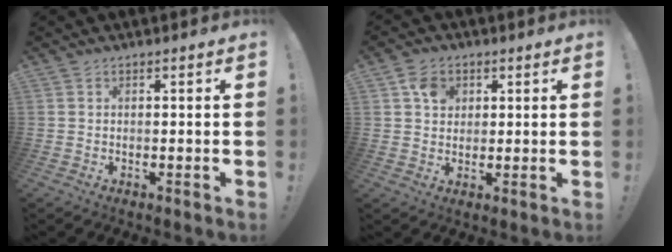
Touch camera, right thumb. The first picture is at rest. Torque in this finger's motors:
{"motor_torque": [-0.09, 0.14, 0.36, 0.06, 0.00]}